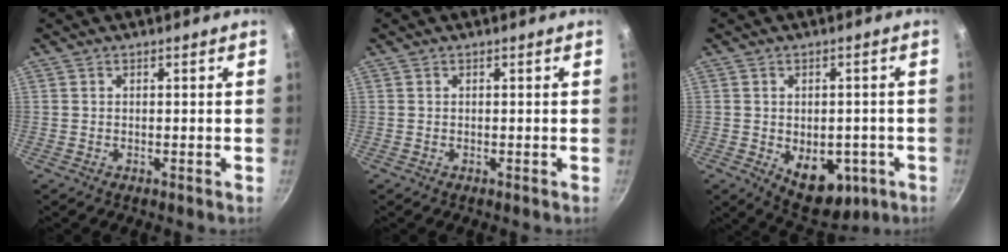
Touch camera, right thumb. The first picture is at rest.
{"total": 0.0}
{"total": 11.1, "force": [-3.2, 7.1, 8.0], "torque": [-0.064, -0.001, -0.026]}